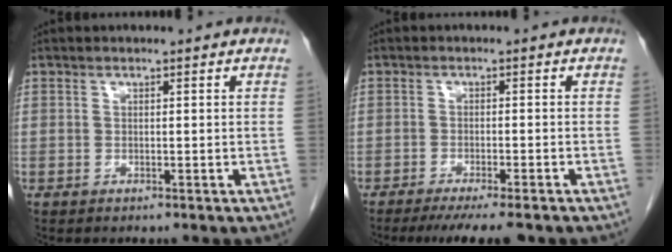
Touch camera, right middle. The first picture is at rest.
{"total": 8.3, "force": [-6.7, 0.8, 4.7], "torque": [-0.060, -0.016, -0.098]}